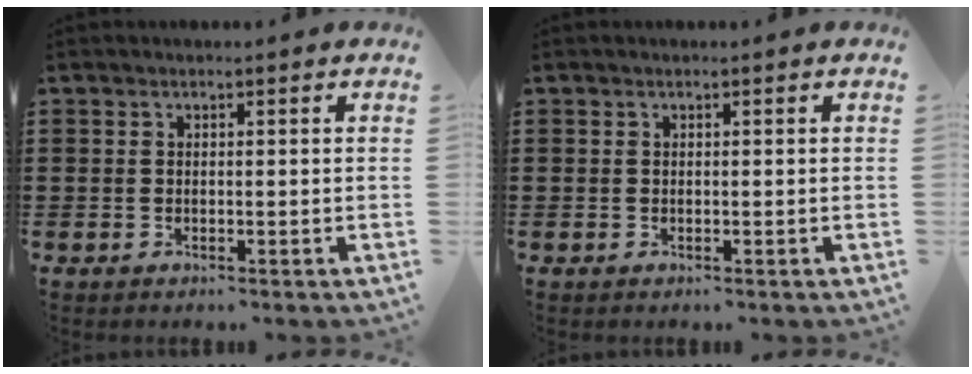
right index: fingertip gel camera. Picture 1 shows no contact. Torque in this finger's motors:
{"motor_torque": [-0.09, 0.02, 0.00, 0.00]}